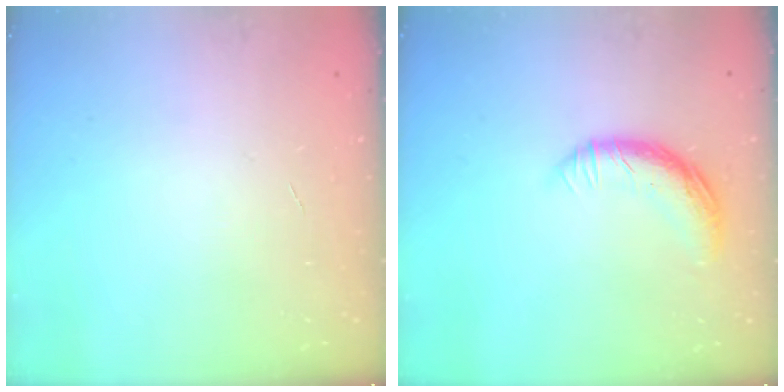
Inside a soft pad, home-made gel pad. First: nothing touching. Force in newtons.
{"total": 11.4, "press": 11.3, "slide": 1.4}